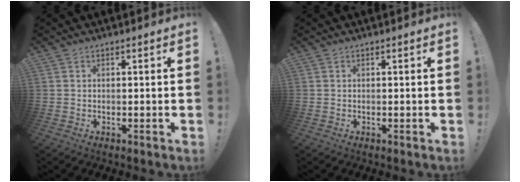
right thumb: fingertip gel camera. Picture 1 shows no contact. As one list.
[{"total": 0.0}]